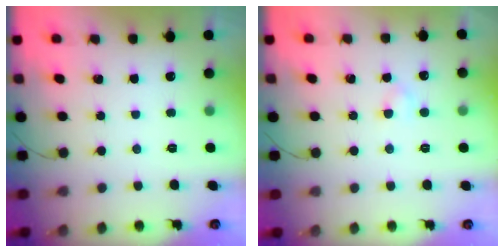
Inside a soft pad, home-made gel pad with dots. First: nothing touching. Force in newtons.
{"total": 2.3, "press": 2.1, "slide": 1.0}